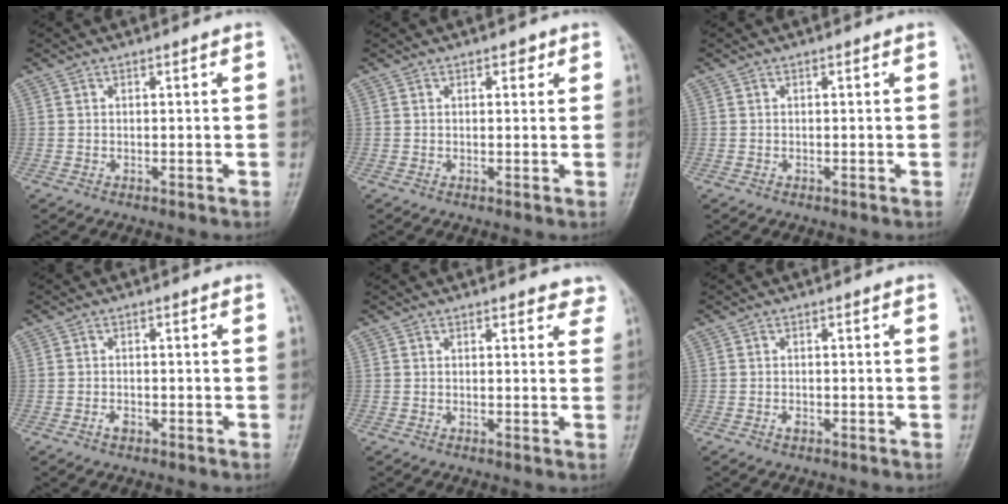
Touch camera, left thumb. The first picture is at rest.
{"total": 1.4, "force": [0.8, 0.9, 0.8], "torque": [0.002, -0.001, 0.008]}
{"total": 0.0}
{"total": 1.4, "force": [-0.8, 0.8, 0.8], "torque": [-0.013, 0.004, -0.016]}
{"total": 3.4, "force": [3.0, 1.5, 0.8], "torque": [0.024, -0.013, 0.018]}
{"total": 1.1, "force": [-0.6, 0.6, 0.6], "torque": [-0.009, 0.002, -0.011]}